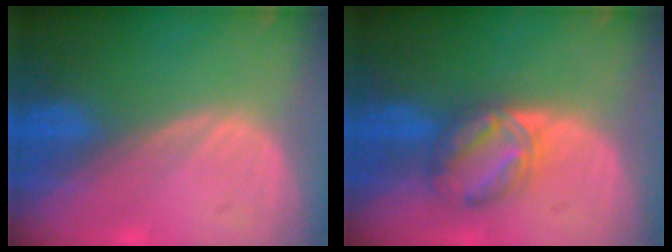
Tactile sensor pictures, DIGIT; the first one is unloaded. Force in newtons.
{"total": 5.7, "press": 5.7, "slide": 0.7}